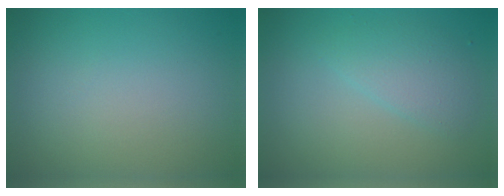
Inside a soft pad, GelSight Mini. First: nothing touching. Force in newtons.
{"total": 2.5, "press": 2.5, "slide": 0.1}